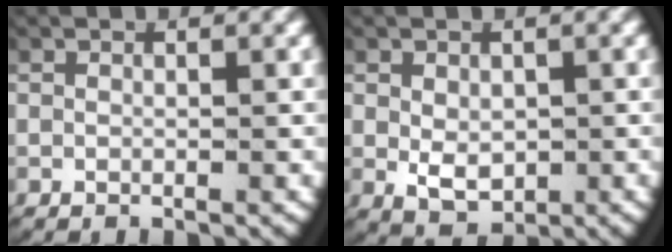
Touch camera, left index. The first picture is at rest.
{"total": 3.4, "force": [-0.8, 2.4, 2.2], "torque": [-0.051, -0.026, 0.005]}